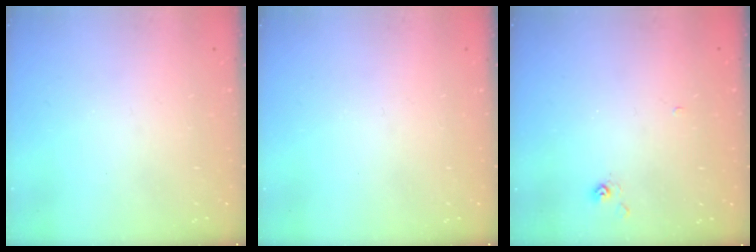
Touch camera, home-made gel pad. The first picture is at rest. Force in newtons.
{"total": 0.0}
{"total": 4.6, "press": 4.6, "slide": 0.2}